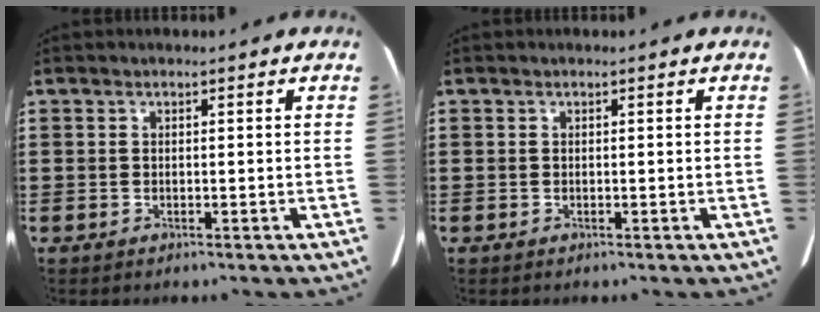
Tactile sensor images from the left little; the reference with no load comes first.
{"total": 0.0}